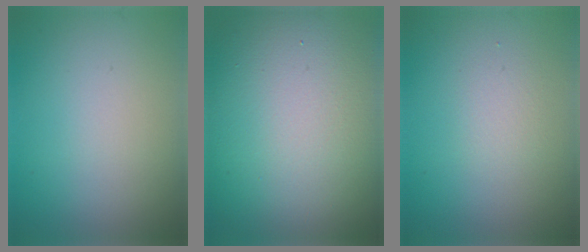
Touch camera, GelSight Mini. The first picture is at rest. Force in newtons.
{"total": 18.1, "press": 18.1, "slide": 0.8}
{"total": 1.2, "press": 1.2, "slide": 0.0}